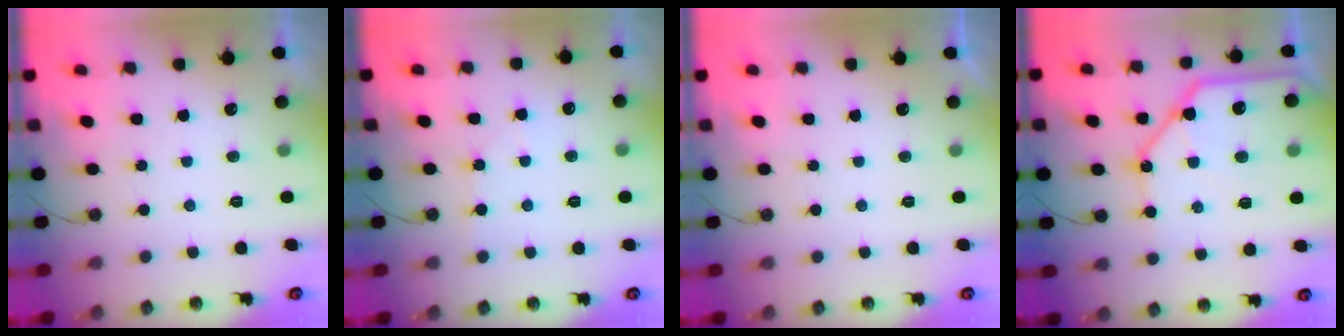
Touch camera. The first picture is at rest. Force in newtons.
{"total": 3.2, "press": 3.2, "slide": 0.4}
{"total": 0.0}
{"total": 19.3, "press": 19.2, "slide": 2.3}